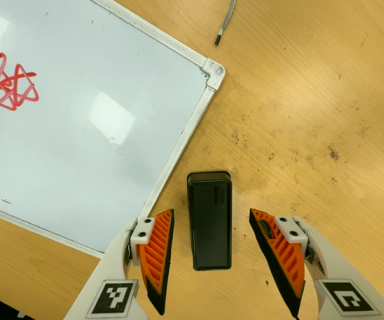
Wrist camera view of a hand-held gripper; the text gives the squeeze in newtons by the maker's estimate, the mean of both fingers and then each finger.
{"total": 0.0}